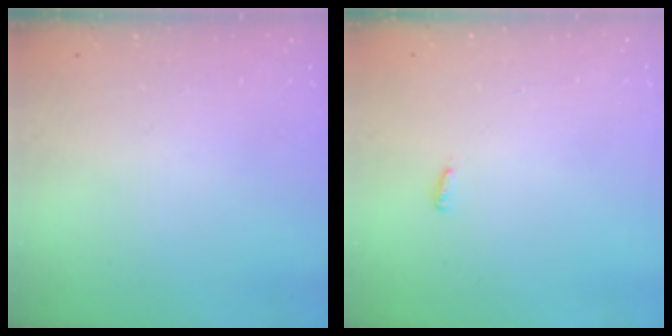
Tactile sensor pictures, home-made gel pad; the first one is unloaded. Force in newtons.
{"total": 2.9, "press": 2.8, "slide": 0.9}